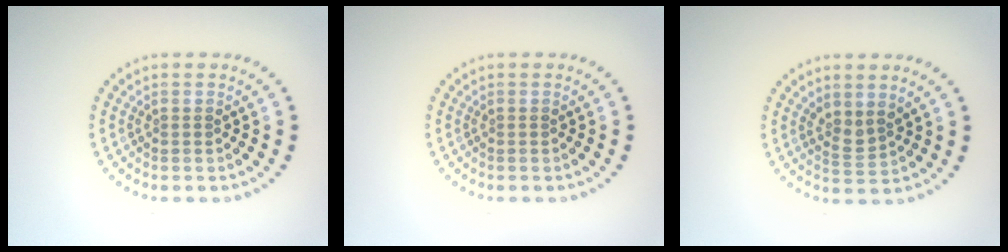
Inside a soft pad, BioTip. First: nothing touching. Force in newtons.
{"total": 0.0}
{"total": 1.9, "press": 1.5, "slide": 1.2}